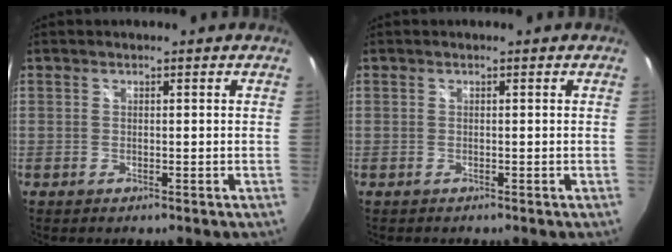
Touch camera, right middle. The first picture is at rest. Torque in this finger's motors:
{"motor_torque": [-0.21, -0.29, -0.03, -0.01]}